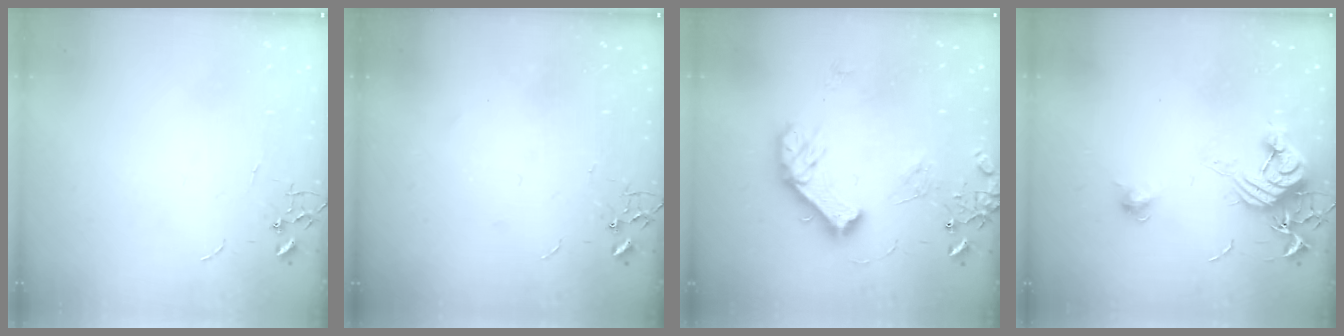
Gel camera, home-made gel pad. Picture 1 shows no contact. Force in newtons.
{"total": 3.4, "press": 3.1, "slide": 1.5}
{"total": 14.3, "press": 14.2, "slide": 2.0}
{"total": 12.9, "press": 12.9, "slide": 0.5}